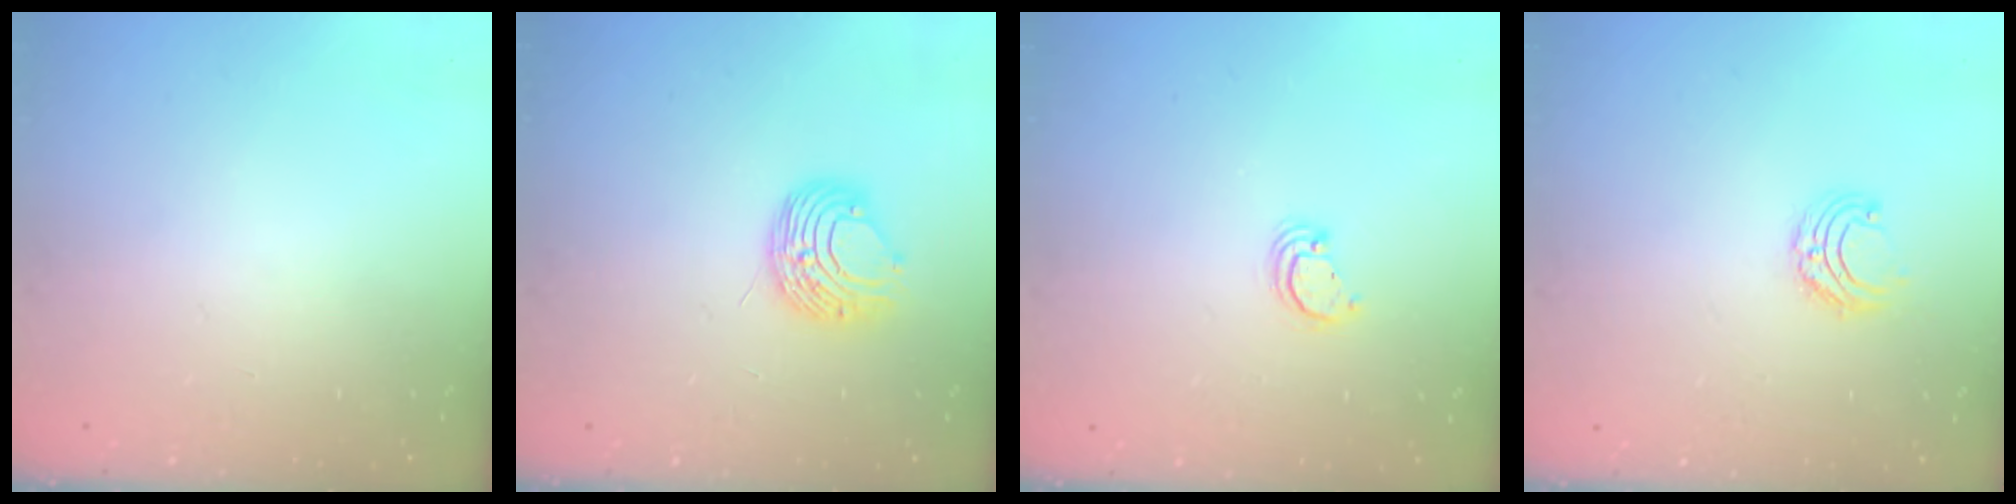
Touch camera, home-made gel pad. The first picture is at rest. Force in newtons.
{"total": 8.9, "press": 8.9, "slide": 0.7}
{"total": 2.9, "press": 2.9, "slide": 0.1}
{"total": 6.3, "press": 6.3, "slide": 0.5}